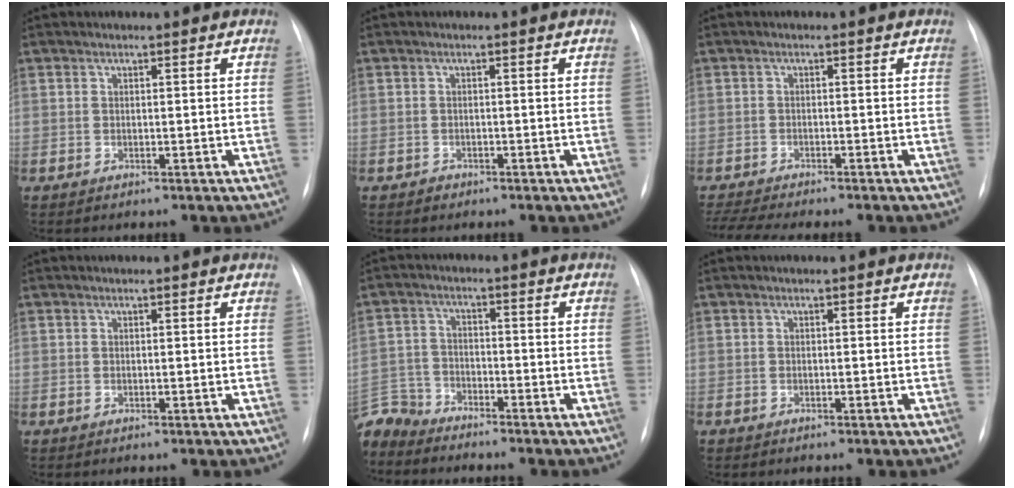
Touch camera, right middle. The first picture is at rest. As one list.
[{"total": 0.9, "force": [-0.6, 0.6, -0.1], "torque": [0.000, 0.003, -0.011]}, {"total": 8.3, "force": [-7.4, 0.7, 3.8], "torque": [-0.059, -0.005, -0.112]}, {"total": 0.0}, {"total": 7.7, "force": [-7.4, 1.9, 0.2], "torque": [-0.011, 0.001, -0.148]}, {"total": 0.0}]